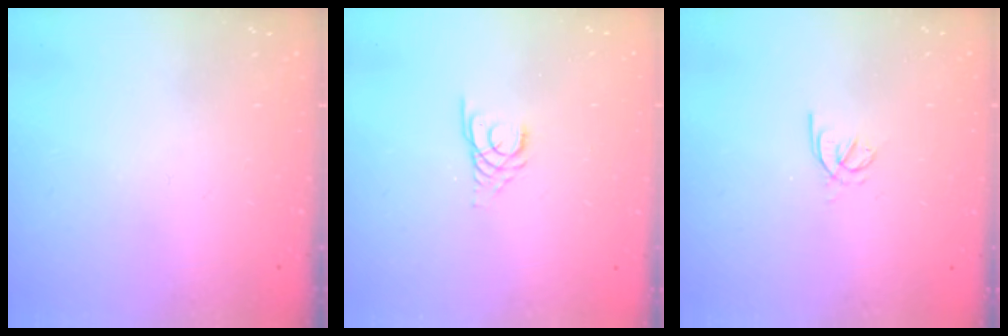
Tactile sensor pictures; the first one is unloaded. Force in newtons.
{"total": 3.0, "press": 2.9, "slide": 0.3}
{"total": 1.7, "press": 1.6, "slide": 0.5}